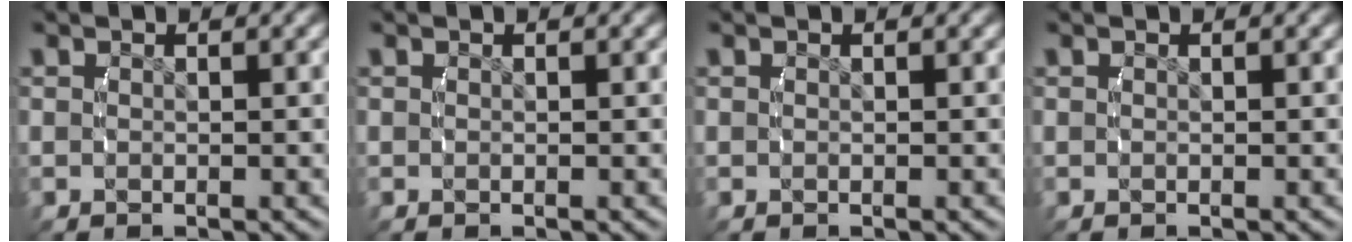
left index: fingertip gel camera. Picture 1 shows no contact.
{"total": 0.0}
{"total": 0.0}
{"total": 0.0}